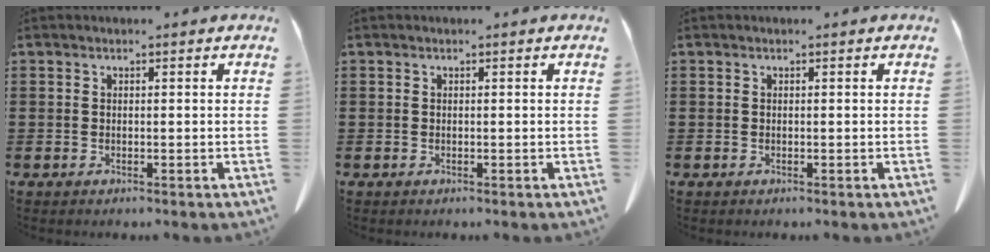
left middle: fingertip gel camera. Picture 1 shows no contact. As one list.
[{"total": 0.0}, {"total": 0.0}]